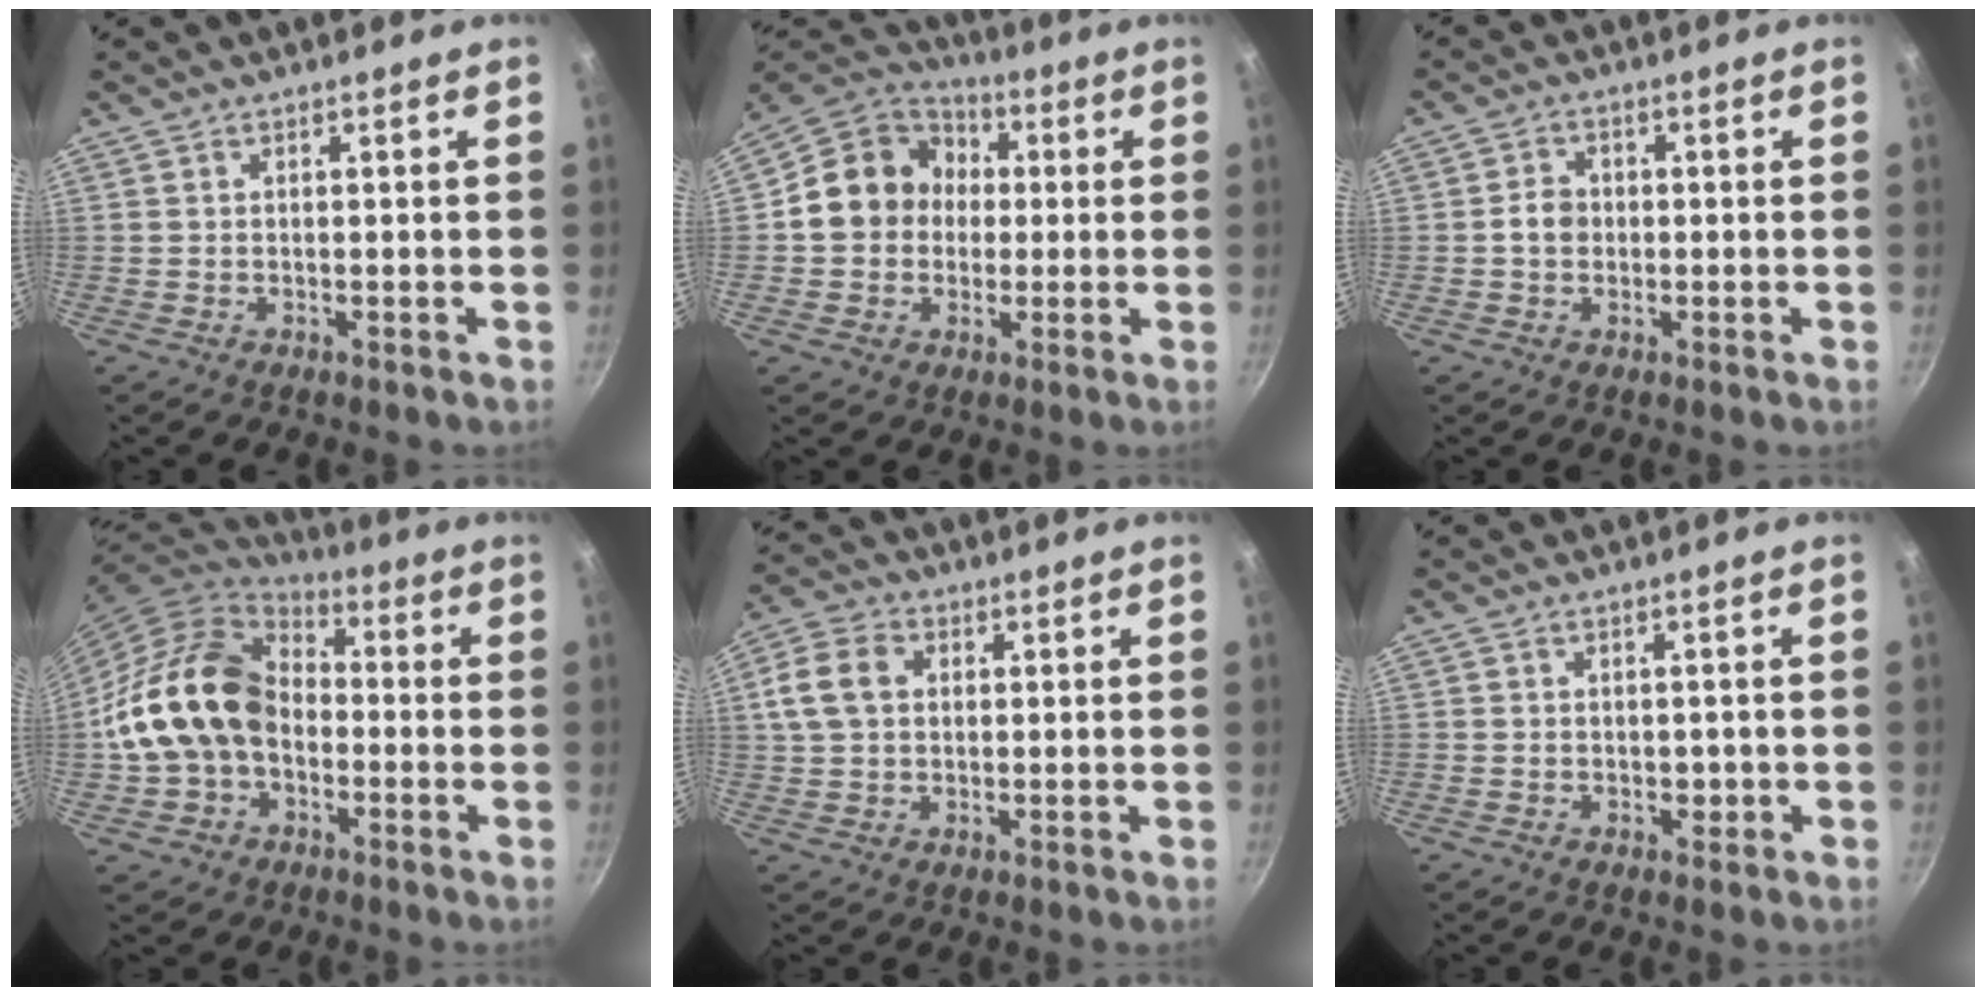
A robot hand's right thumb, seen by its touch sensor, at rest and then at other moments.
{"total": 14.4, "force": [0.9, 12.6, 7.0], "torque": [-0.081, 0.029, -0.003]}
{"total": 3.7, "force": [-0.3, 3.1, 1.9], "torque": [-0.016, 0.012, -0.008]}
{"total": 19.1, "force": [-2.2, 14.4, 12.4], "torque": [-0.208, 0.052, -0.049]}
{"total": 8.6, "force": [1.6, 6.5, 5.3], "torque": [-0.091, 0.009, 0.017]}
{"total": 1.7, "force": [-0.4, 1.4, 0.9], "torque": [-0.007, 0.004, -0.004]}